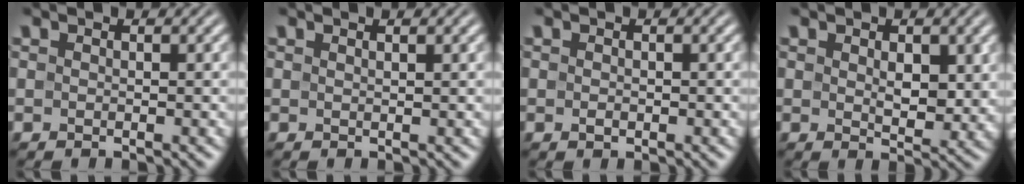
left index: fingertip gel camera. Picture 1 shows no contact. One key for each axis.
{"total": 1.0, "fx": 0.7, "fy": 0.2, "fz": 0.7, "tx": -0.008, "ty": 0.004, "tz": 0.006}
{"total": 0.6, "fx": -0.2, "fy": 0.4, "fz": 0.4, "tx": -0.008, "ty": 0.000, "tz": -0.002}
{"total": 3.0, "fx": 0.7, "fy": 1.7, "fz": 2.4, "tx": -0.040, "ty": -0.008, "tz": 0.017}